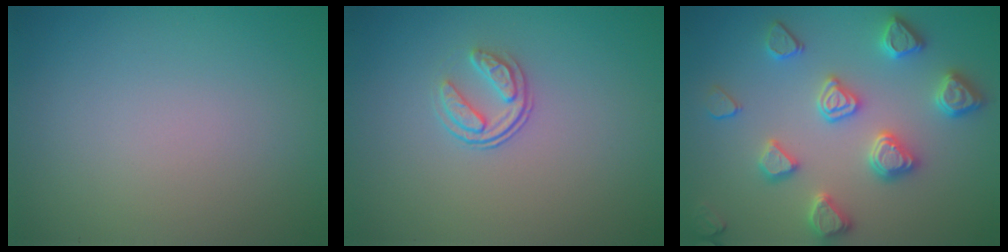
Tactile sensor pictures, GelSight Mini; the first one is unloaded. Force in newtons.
{"total": 1.9, "press": 1.3, "slide": 1.4}
{"total": 4.4, "press": 4.3, "slide": 0.7}